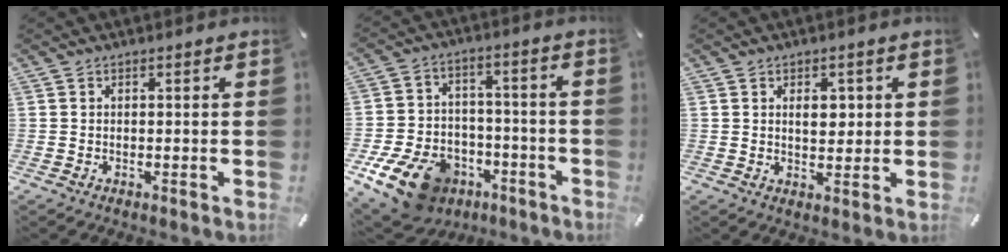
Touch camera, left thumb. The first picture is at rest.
{"total": 14.5, "force": [-8.3, 9.8, 6.9], "torque": [-0.115, 0.055, -0.139]}
{"total": 4.7, "force": [1.0, 3.3, 3.1], "torque": [-0.029, -0.010, 0.007]}